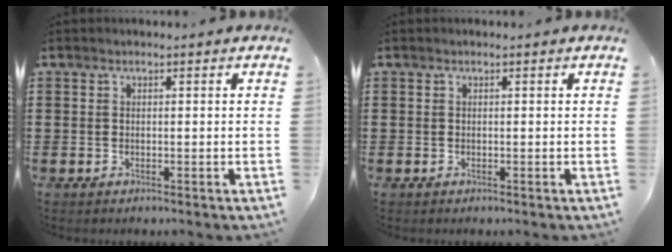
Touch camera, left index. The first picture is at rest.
{"total": 0.0}